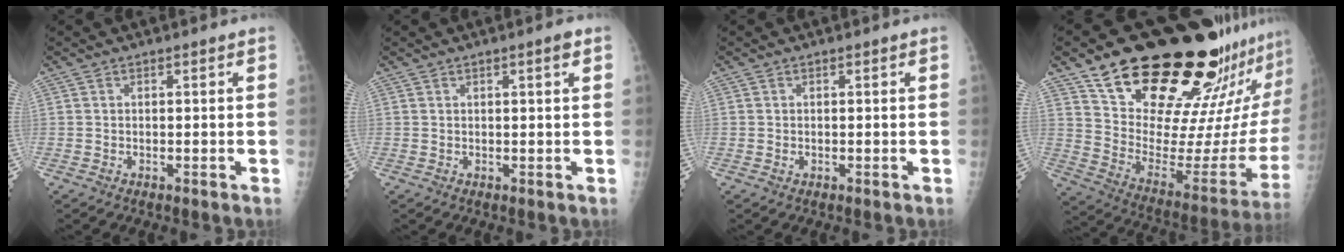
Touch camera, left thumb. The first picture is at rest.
{"total": 1.6, "force": [0.8, 0.1, 1.4], "torque": [-0.022, -0.002, 0.012]}
{"total": 0.6, "force": [0.1, 0.5, 0.3], "torque": [-0.003, -0.001, 0.003]}
{"total": 31.0, "force": [24.0, 8.6, 17.7], "torque": [-0.236, -0.146, 0.353]}